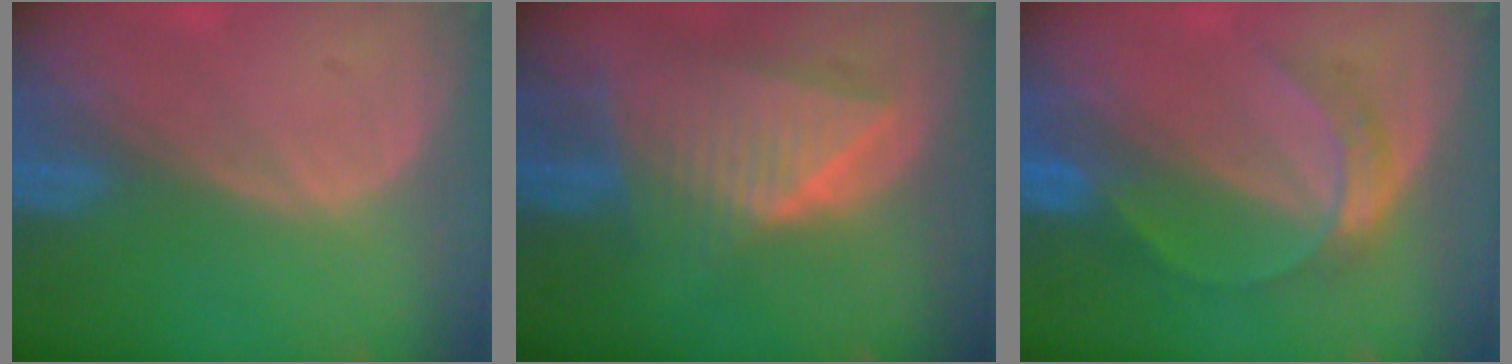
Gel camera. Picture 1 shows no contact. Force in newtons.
{"total": 9.0, "press": 8.0, "slide": 4.2}
{"total": 4.9, "press": 4.9, "slide": 0.2}